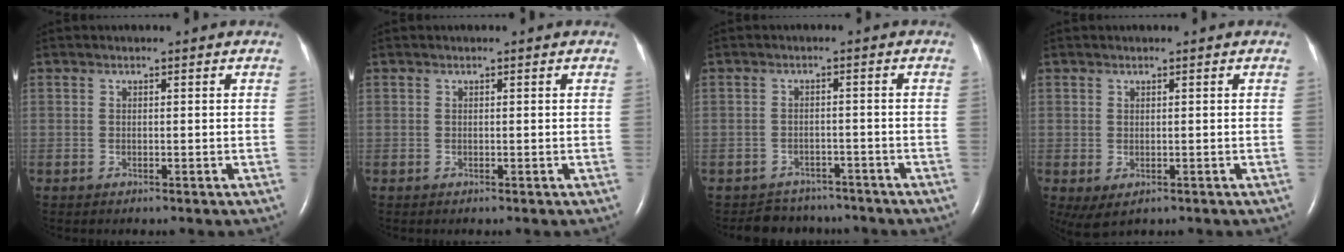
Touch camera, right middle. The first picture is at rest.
{"total": 0.0}
{"total": 5.5, "force": [-4.9, 2.5, -0.4], "torque": [0.004, 0.013, -0.066]}
{"total": 3.3, "force": [-1.3, 1.8, 2.5], "torque": [-0.042, -0.012, -0.010]}